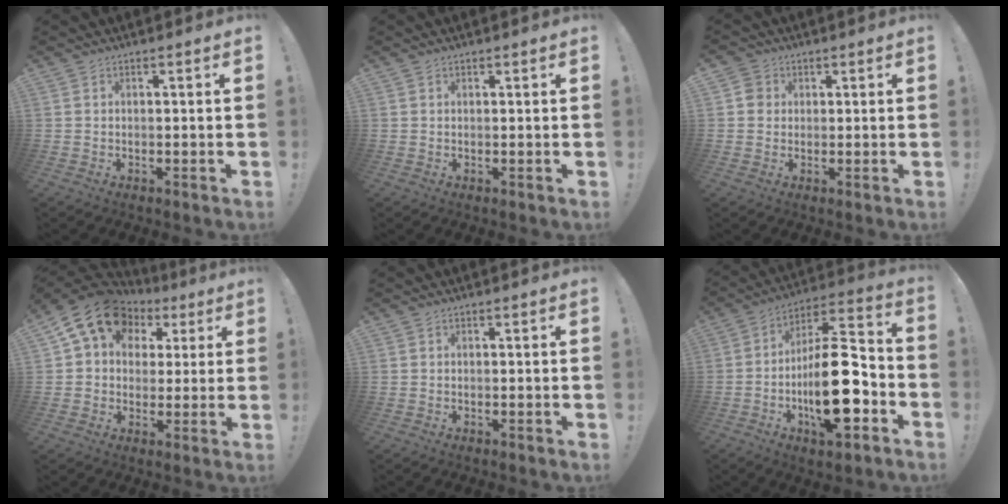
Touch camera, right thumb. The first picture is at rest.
{"total": 0.5, "force": [0.4, 0.3, 0.2], "torque": [-0.001, -0.001, 0.008]}
{"total": 3.8, "force": [1.1, 3.6, 0.9], "torque": [-0.012, 0.004, 0.021]}
{"total": 15.9, "force": [7.1, 11.4, 8.4], "torque": [-0.137, -0.029, 0.132]}
{"total": 0.0}
{"total": 21.9, "force": [-6.2, 8.2, 19.3], "torque": [-0.337, 0.033, -0.096]}